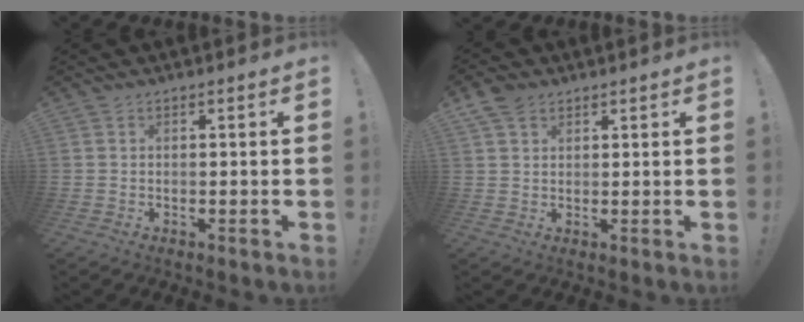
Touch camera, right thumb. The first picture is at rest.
{"total": 4.9, "force": [2.9, 3.3, 2.1], "torque": [-0.031, -0.008, 0.055]}